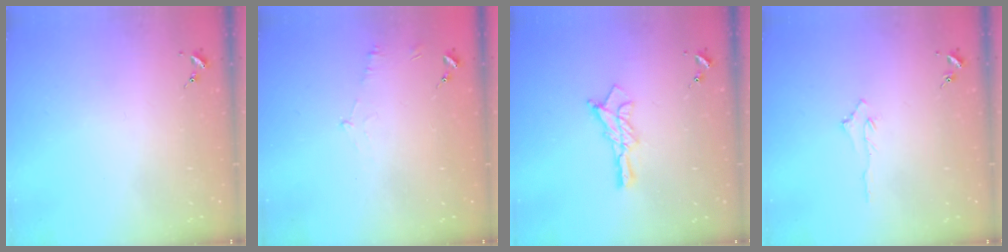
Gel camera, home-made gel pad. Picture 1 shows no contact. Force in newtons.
{"total": 4.5, "press": 4.2, "slide": 1.4}
{"total": 10.6, "press": 10.6, "slide": 0.8}
{"total": 2.9, "press": 2.9, "slide": 0.4}